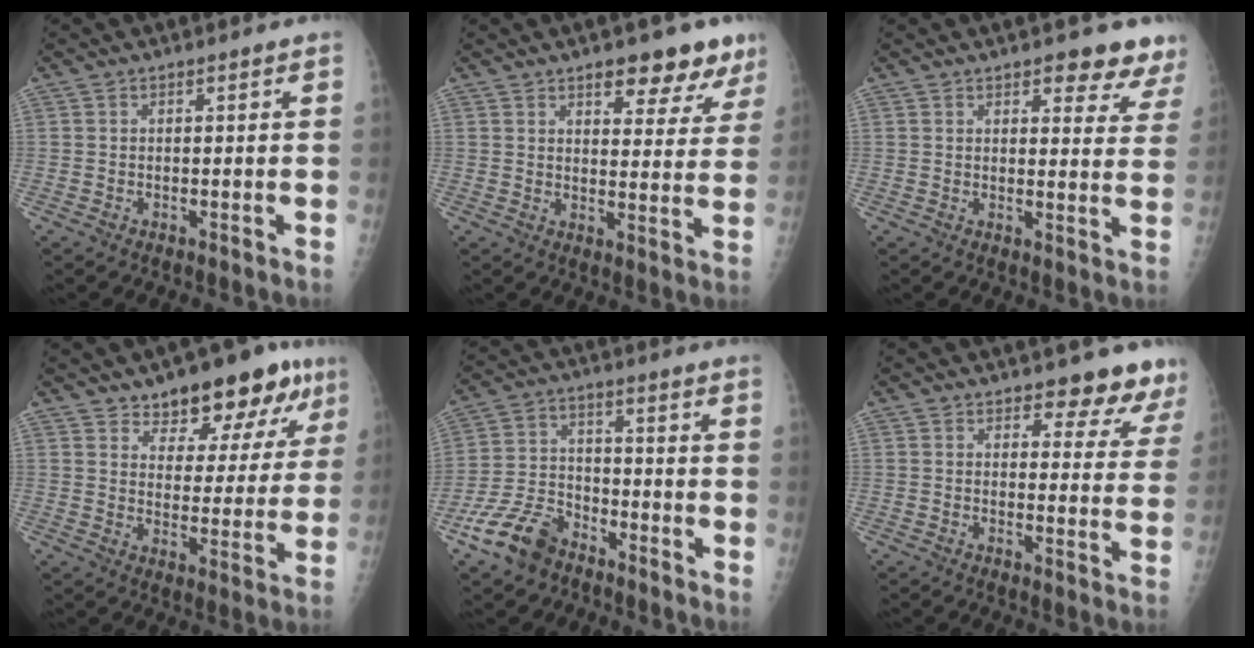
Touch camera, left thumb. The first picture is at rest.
{"total": 10.6, "force": [7.3, 4.4, 6.4], "torque": [-0.037, -0.039, 0.092]}
{"total": 8.2, "force": [6.7, 3.1, 3.6], "torque": [-0.004, -0.036, 0.061]}
{"total": 15.1, "force": [10.1, 7.0, 8.9], "torque": [-0.064, -0.045, 0.142]}
{"total": 10.6, "force": [-7.2, 6.2, 4.7], "torque": [-0.087, 0.038, -0.141]}
{"total": 9.2, "force": [8.0, 3.2, 3.1], "torque": [0.002, -0.052, 0.077]}